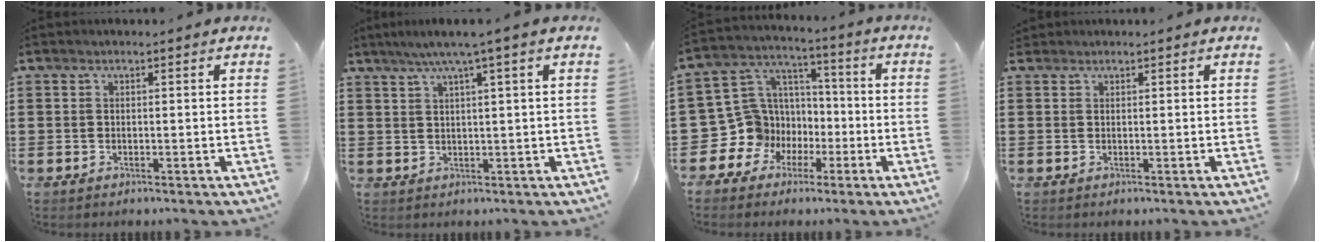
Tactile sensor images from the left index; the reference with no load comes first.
{"total": 3.7, "force": [2.0, -0.5, 3.1], "torque": [-0.064, -0.001, 0.032]}
{"total": 9.8, "force": [-2.4, 9.5, 1.0], "torque": [-0.080, -0.006, -0.039]}
{"total": 0.6, "force": [0.5, 0.3, 0.1], "torque": [-0.003, 0.001, 0.010]}